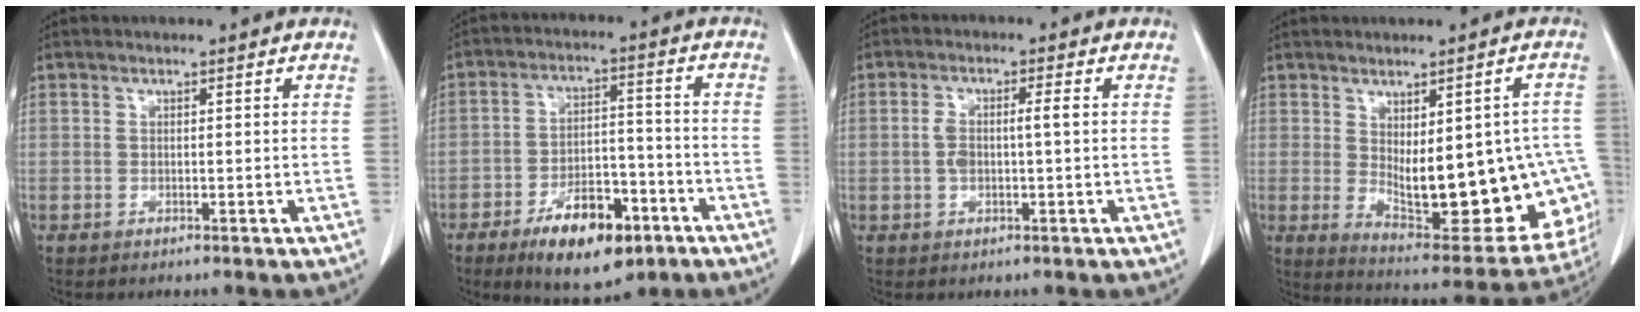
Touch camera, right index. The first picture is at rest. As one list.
[{"total": 12.6, "force": [-7.2, 5.3, 8.9], "torque": [-0.140, 0.005, -0.112]}, {"total": 4.1, "force": [0.1, 1.1, 3.9], "torque": [-0.086, 0.010, 0.001]}, {"total": 21.3, "force": [-2.3, 8.0, 19.5], "torque": [-0.190, 0.005, -0.001]}]